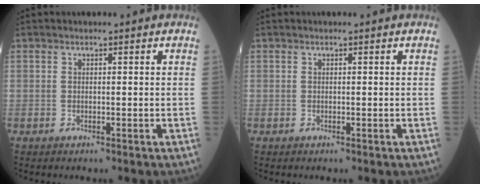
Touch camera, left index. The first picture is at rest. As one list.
[{"total": 0.0}]